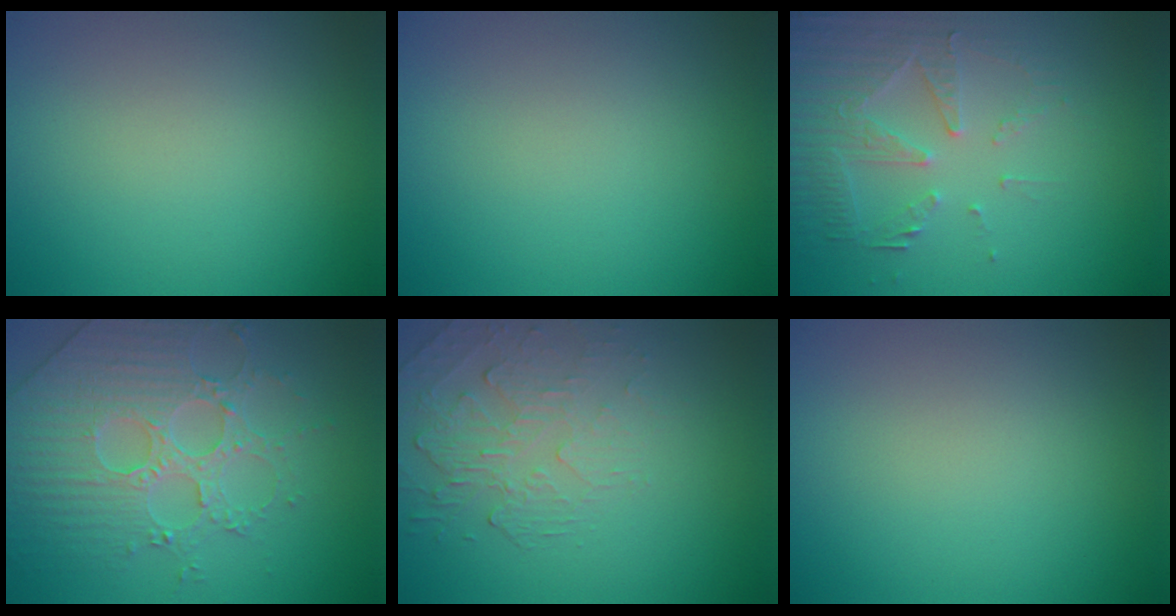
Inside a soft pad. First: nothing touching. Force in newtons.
{"total": 0.0}
{"total": 5.4, "press": 3.8, "slide": 3.8}
{"total": 4.5, "press": 4.5, "slide": 0.7}
{"total": 2.2, "press": 1.4, "slide": 1.7}
{"total": 0.0}